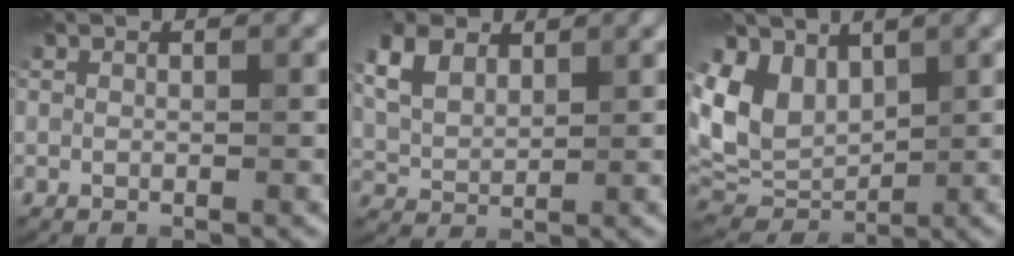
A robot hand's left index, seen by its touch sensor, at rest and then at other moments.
{"total": 6.0, "force": [3.0, 3.8, 3.6], "torque": [-0.111, 0.021, 0.053]}
{"total": 6.8, "force": [2.3, 4.8, 4.2], "torque": [-0.093, -0.006, 0.041]}